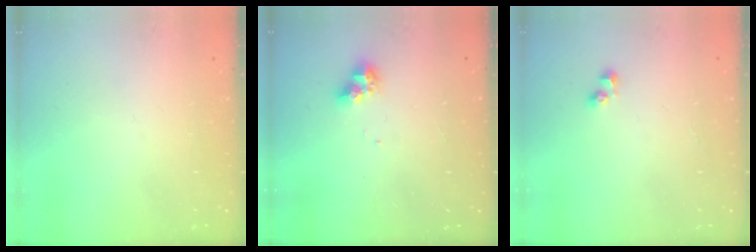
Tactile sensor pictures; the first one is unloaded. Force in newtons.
{"total": 7.4, "press": 7.3, "slide": 1.0}
{"total": 3.0, "press": 2.7, "slide": 1.3}